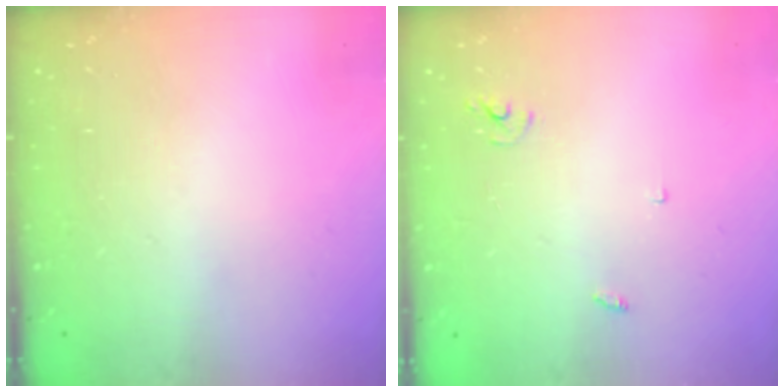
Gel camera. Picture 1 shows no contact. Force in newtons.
{"total": 2.5, "press": 2.5, "slide": 0.1}